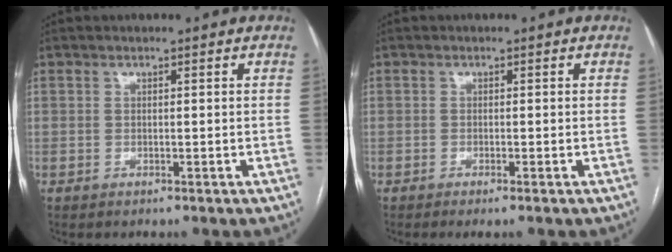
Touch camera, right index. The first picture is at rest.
{"total": 1.2, "force": [-0.8, -0.2, 0.9], "torque": [-0.014, -0.002, -0.012]}